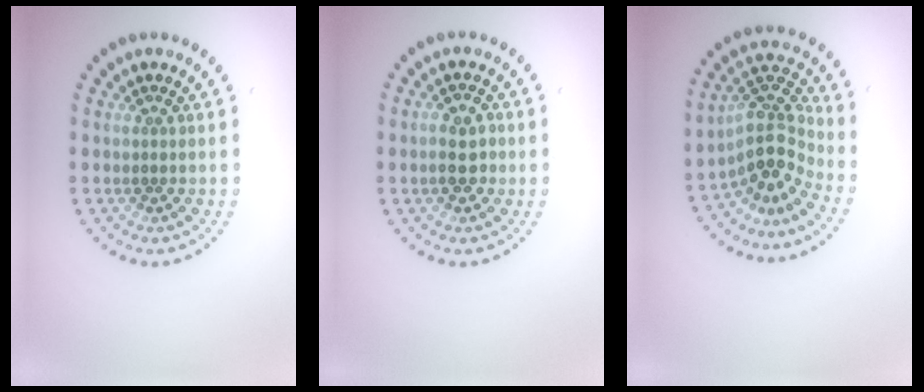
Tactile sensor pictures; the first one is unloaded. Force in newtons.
{"total": 2.5, "press": 2.4, "slide": 0.3}
{"total": 4.3, "press": 3.2, "slide": 2.9}